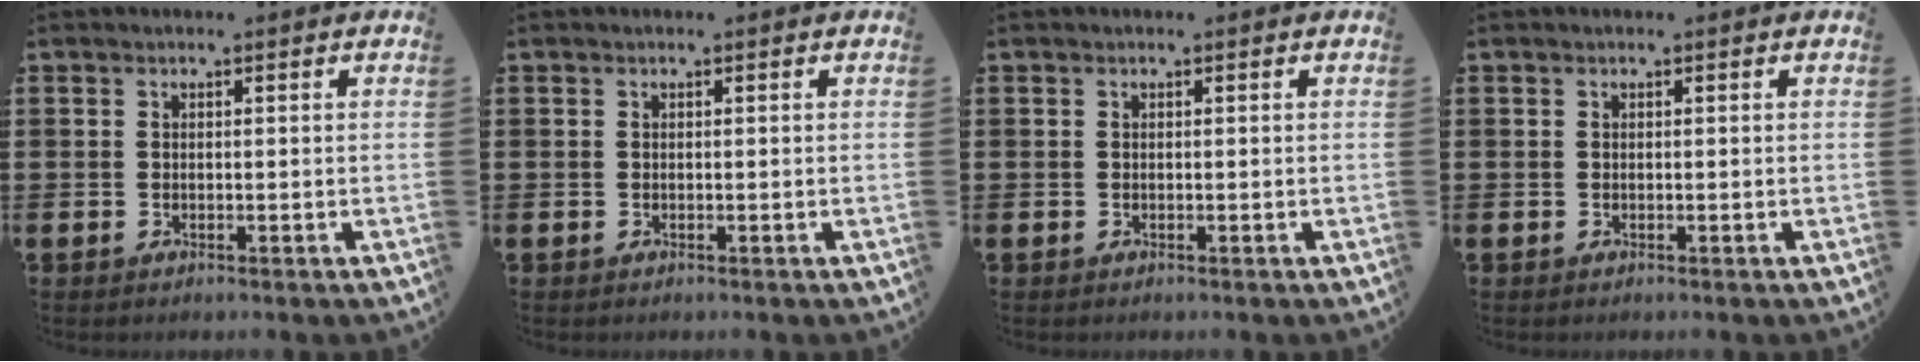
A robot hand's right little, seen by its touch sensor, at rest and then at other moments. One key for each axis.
{"total": 0.0}
{"total": 0.0}
{"total": 0.0}